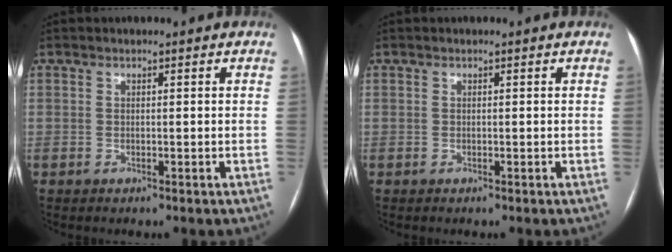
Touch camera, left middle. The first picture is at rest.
{"total": 0.0}